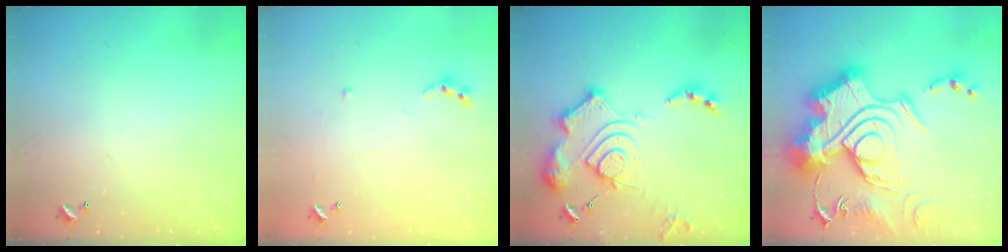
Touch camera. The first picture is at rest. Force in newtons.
{"total": 4.8, "press": 4.7, "slide": 0.5}
{"total": 18.3, "press": 18.2, "slide": 1.7}
{"total": 1.1, "press": 1.1, "slide": 0.0}